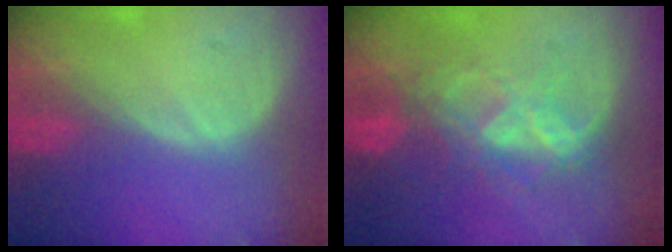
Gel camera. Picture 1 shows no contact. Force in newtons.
{"total": 7.3, "press": 6.8, "slide": 2.6}